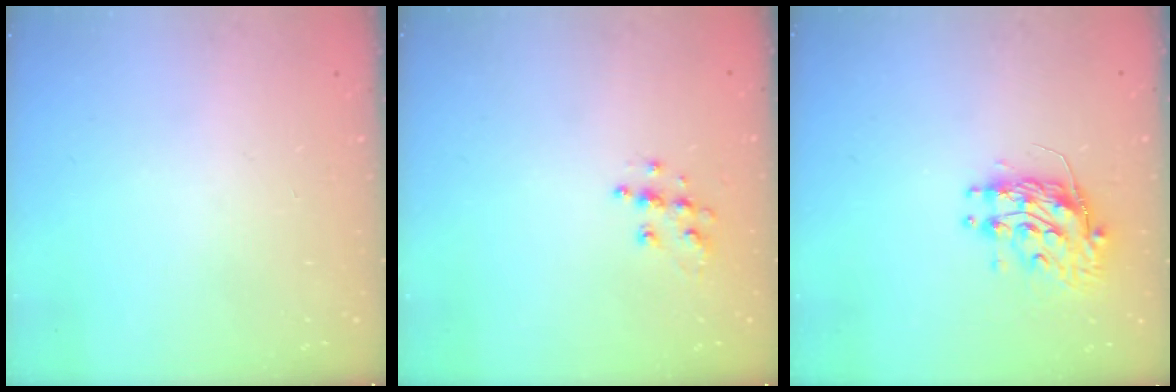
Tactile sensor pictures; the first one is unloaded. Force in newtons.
{"total": 7.7, "press": 7.7, "slide": 0.3}
{"total": 10.4, "press": 10.4, "slide": 0.9}